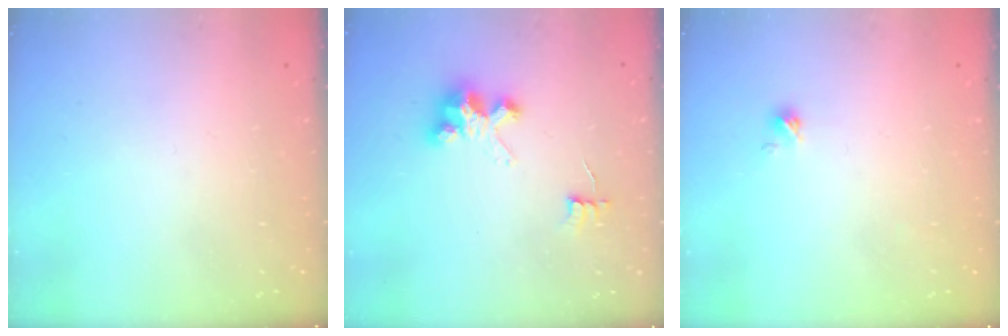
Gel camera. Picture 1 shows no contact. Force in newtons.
{"total": 5.0, "press": 5.0, "slide": 0.3}
{"total": 0.0}